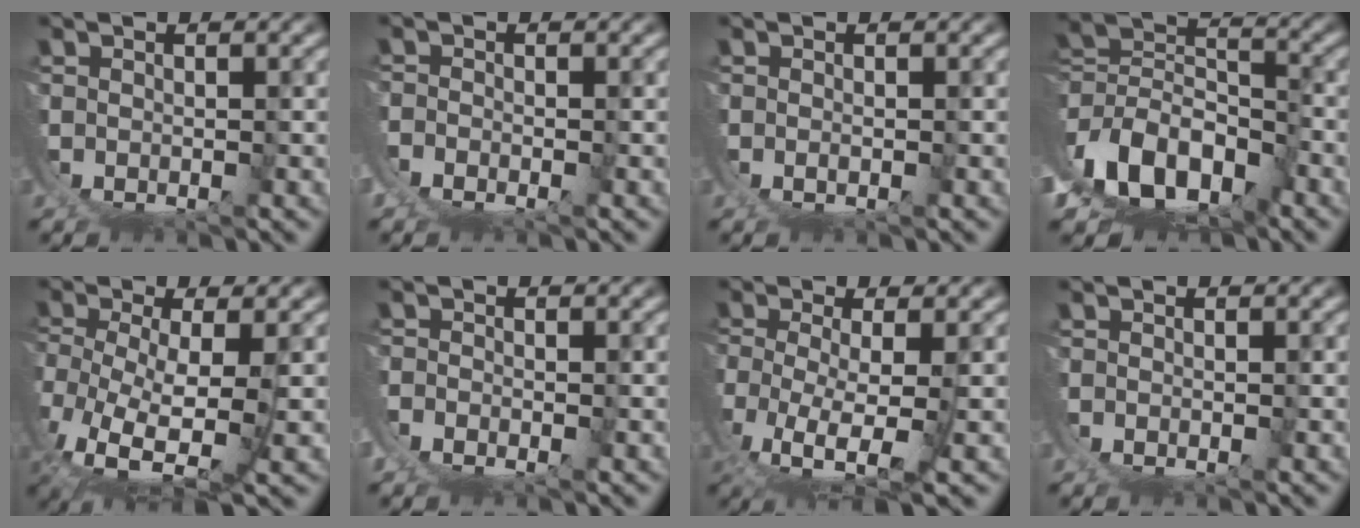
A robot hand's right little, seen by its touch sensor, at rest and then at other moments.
{"total": 3.2, "force": [-0.2, 2.7, 1.6], "torque": [-0.053, -0.011, -0.003]}
{"total": 0.8, "force": [0.4, -0.6, 0.4], "torque": [-0.004, 0.001, 0.008]}
{"total": 13.6, "force": [-1.9, 10.6, 8.3], "torque": [-0.205, -0.059, -0.015]}
{"total": 7.7, "force": [-1.1, 5.0, 5.7], "torque": [-0.164, -0.058, 0.011]}
{"total": 2.8, "force": [-0.2, 2.4, 1.5], "torque": [-0.048, -0.008, -0.003]}
{"total": 5.7, "force": [0.0, 3.0, 4.9], "torque": [-0.135, -0.050, 0.027]}
{"total": 0.0}